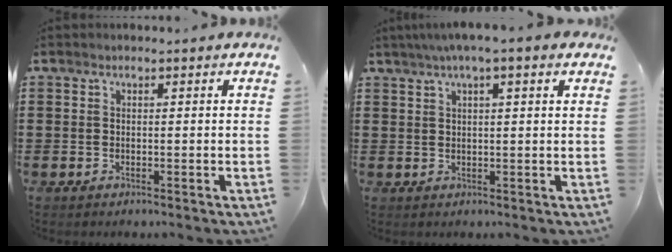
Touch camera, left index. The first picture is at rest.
{"total": 3.1, "force": [1.8, -0.1, 2.5], "torque": [-0.052, 0.004, 0.031]}